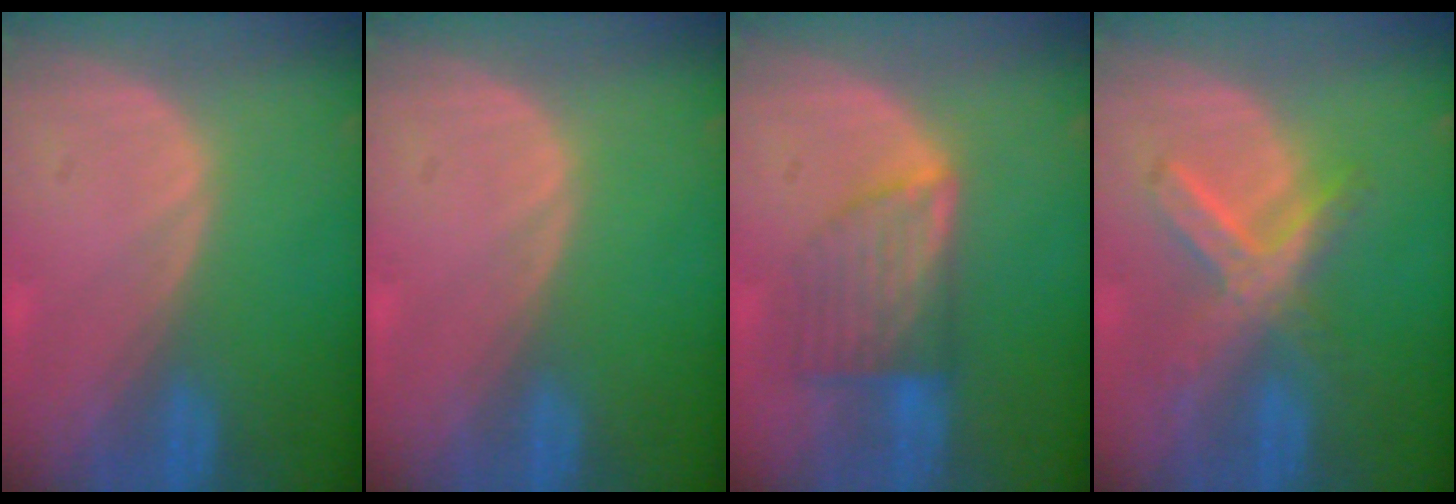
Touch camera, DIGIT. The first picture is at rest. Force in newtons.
{"total": 0.0}
{"total": 7.2, "press": 6.4, "slide": 3.4}
{"total": 7.2, "press": 6.4, "slide": 3.5}